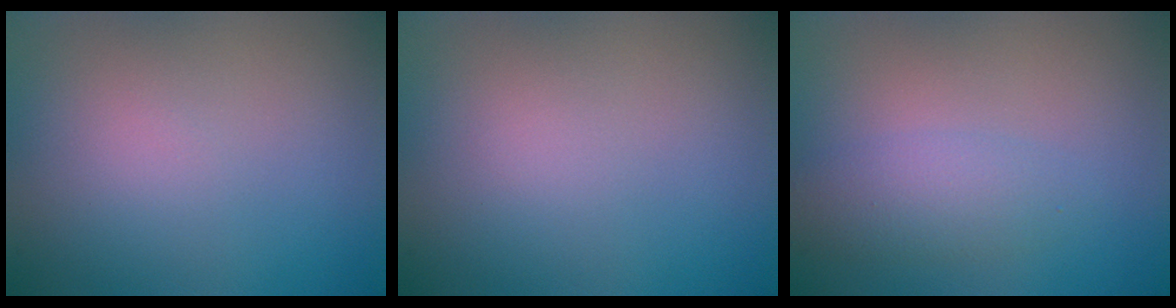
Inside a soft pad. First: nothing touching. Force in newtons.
{"total": 0.0}
{"total": 2.4, "press": 2.4, "slide": 0.3}